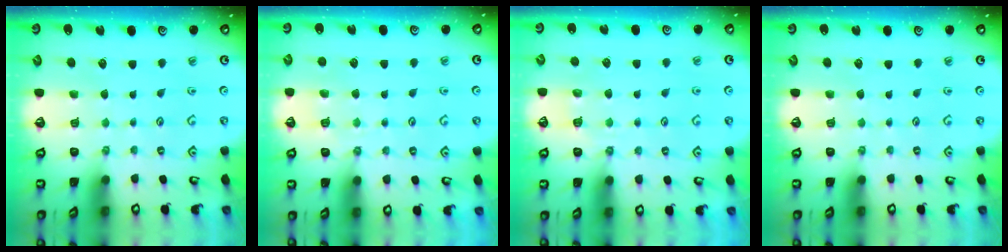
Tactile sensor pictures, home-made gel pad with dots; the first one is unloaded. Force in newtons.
{"total": 4.2, "press": 4.2, "slide": 0.6}
{"total": 3.8, "press": 3.7, "slide": 0.9}
{"total": 0.0}